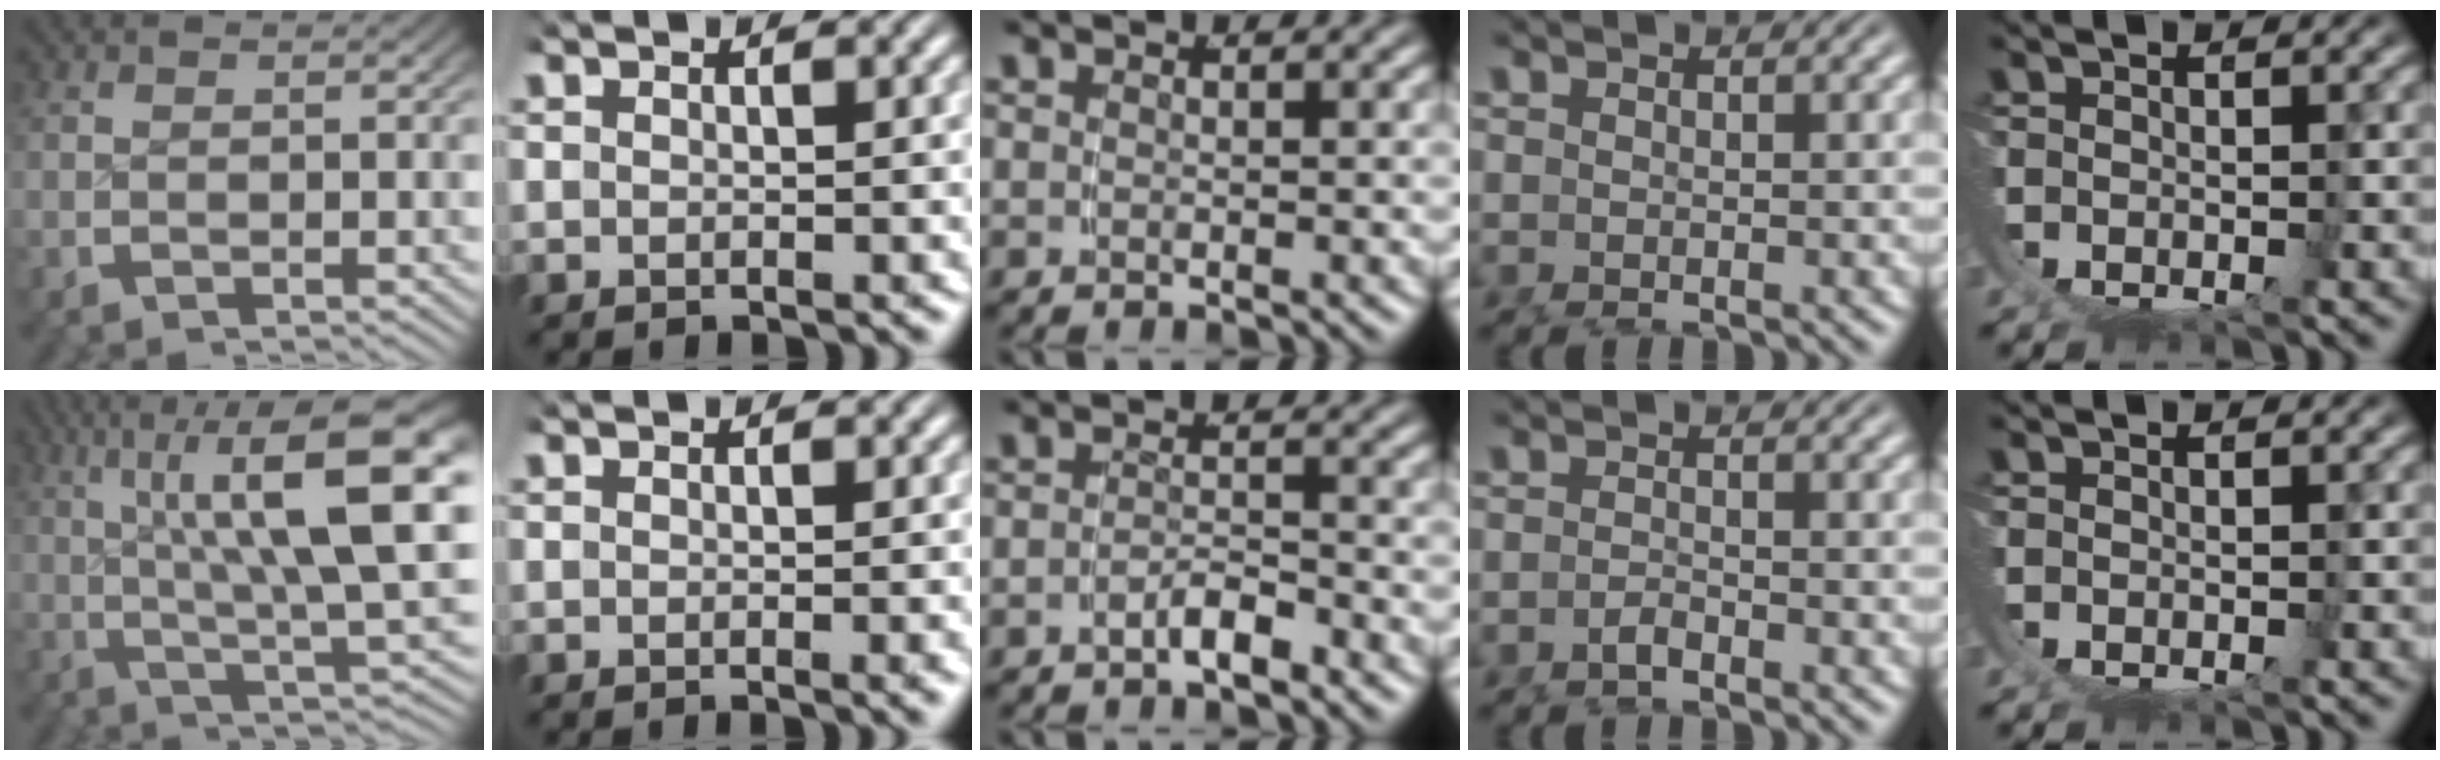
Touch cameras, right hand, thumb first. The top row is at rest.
{"thumb": {"total": 13.1, "force": [2.7, 5.4, 11.6], "torque": [-0.158, -0.013, 0.041]}, "index": {"total": 0.5, "force": [-0.2, -0.2, 0.5], "torque": [-0.006, 0.003, -0.004]}, "middle": {"total": 2.0, "force": [-1.8, -0.2, 0.9], "torque": [-0.007, 0.000, -0.033]}, "ring": {"total": 1.0, "force": [-0.9, -0.4, 0.2], "torque": [0.000, 0.002, -0.018]}}